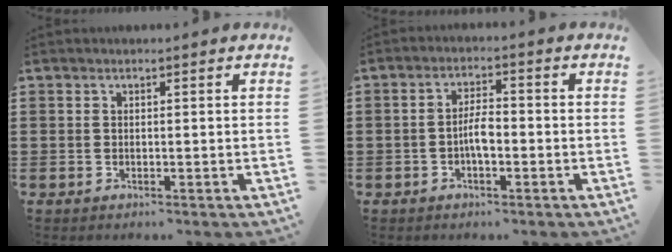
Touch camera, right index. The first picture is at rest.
{"total": 3.7, "force": [-1.0, 1.3, 3.3], "torque": [-0.067, 0.006, -0.022]}